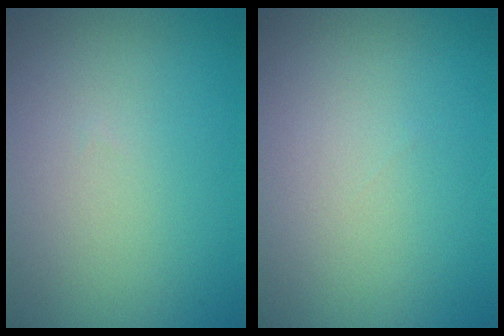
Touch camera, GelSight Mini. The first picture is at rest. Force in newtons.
{"total": 0.0}